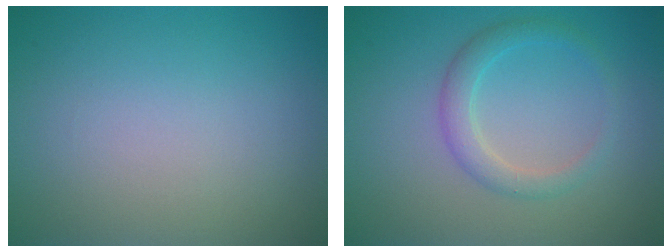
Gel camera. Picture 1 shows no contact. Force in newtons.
{"total": 2.3, "press": 2.3, "slide": 0.0}